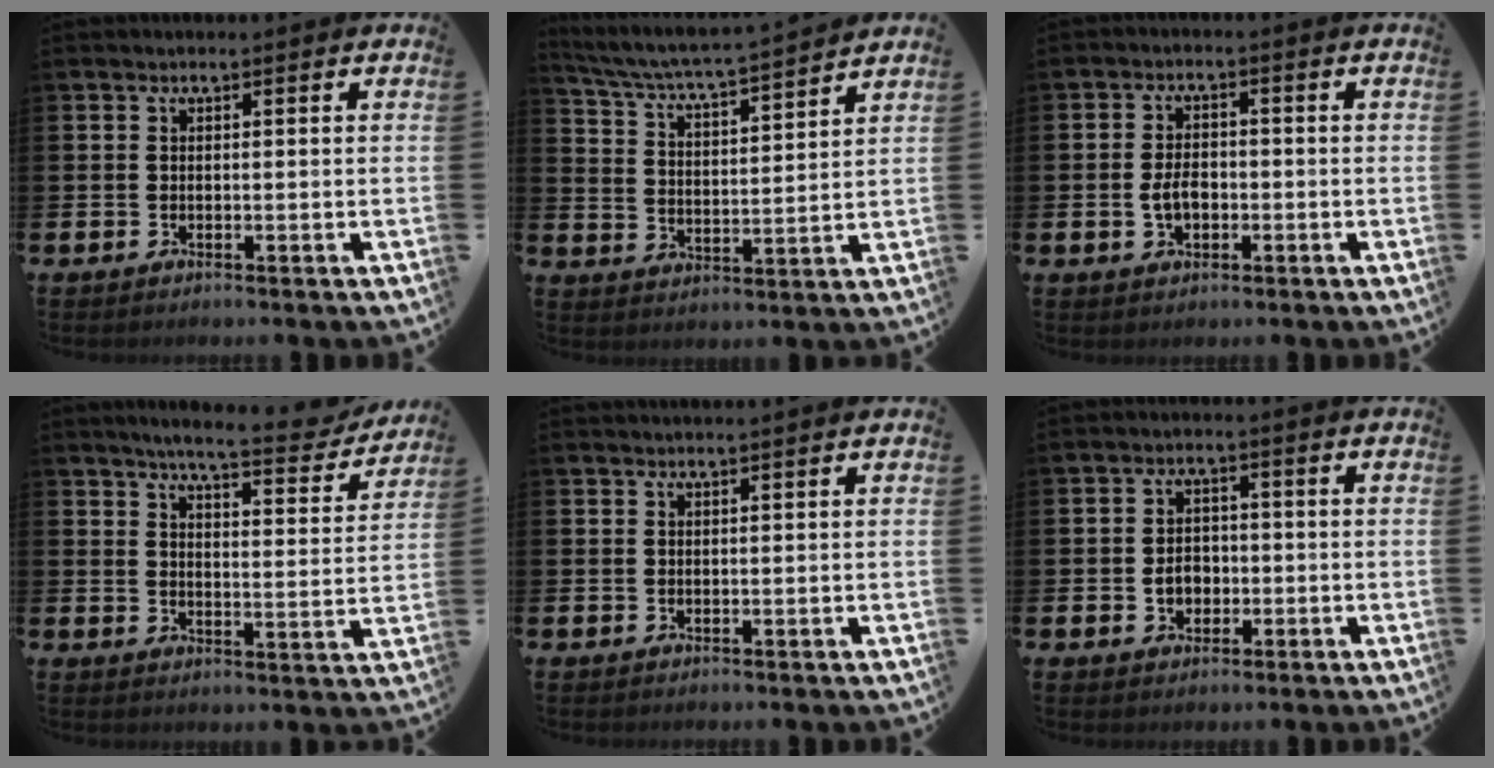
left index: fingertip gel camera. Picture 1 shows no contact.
{"total": 5.2, "force": [5.0, -0.1, 1.5], "torque": [-0.058, -0.044, 0.081]}
{"total": 3.2, "force": [-0.6, 2.1, 2.4], "torque": [-0.037, 0.001, -0.015]}
{"total": 6.5, "force": [6.1, 0.5, 2.3], "torque": [-0.053, -0.042, 0.099]}
{"total": 0.8, "force": [0.7, -0.2, 0.1], "torque": [-0.007, 0.001, 0.016]}
{"total": 3.1, "force": [-0.7, 2.6, 1.7], "torque": [-0.022, -0.001, -0.020]}